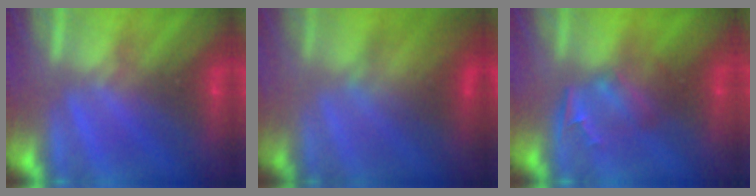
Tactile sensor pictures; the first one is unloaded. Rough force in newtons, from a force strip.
{"total": 3.4}
{"total": 2.5}